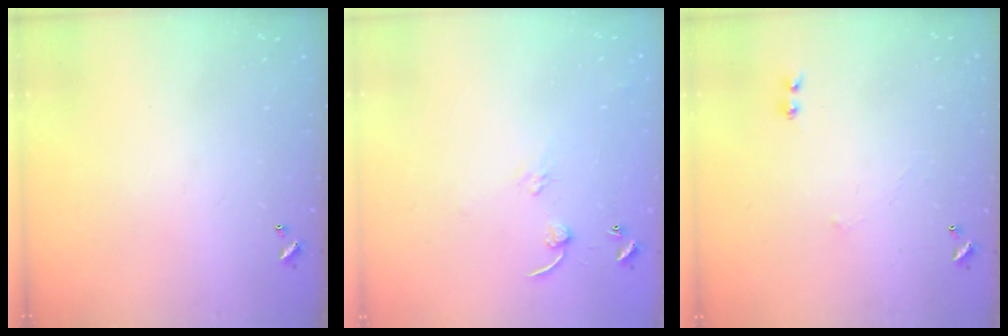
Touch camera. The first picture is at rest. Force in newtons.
{"total": 5.2, "press": 5.1, "slide": 0.6}
{"total": 2.9, "press": 2.9, "slide": 0.4}